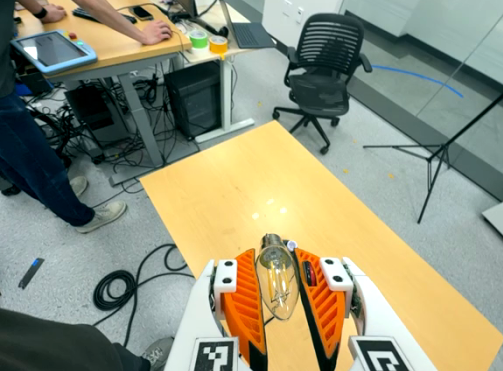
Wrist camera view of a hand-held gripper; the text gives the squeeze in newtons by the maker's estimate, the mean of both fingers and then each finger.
{"total": 9.9, "left": 9.7, "right": 10.1}